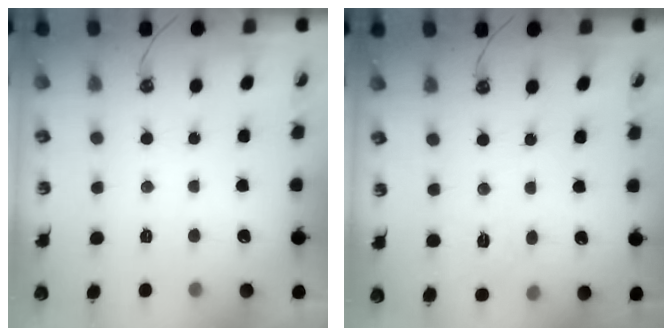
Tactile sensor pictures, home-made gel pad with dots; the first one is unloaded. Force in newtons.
{"total": 5.7, "press": 5.7, "slide": 0.5}